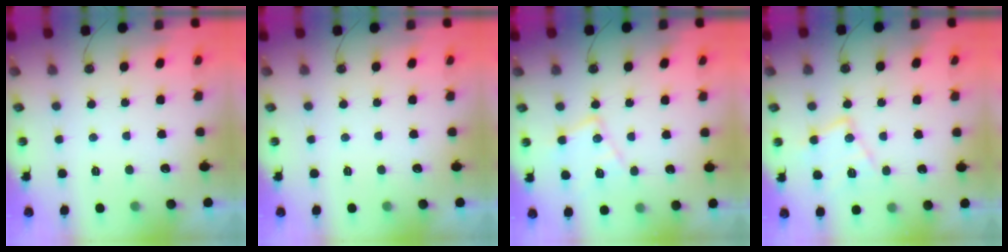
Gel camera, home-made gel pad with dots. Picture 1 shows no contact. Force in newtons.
{"total": 0.0}
{"total": 13.4, "press": 13.4, "slide": 1.0}
{"total": 13.1, "press": 13.1, "slide": 0.8}